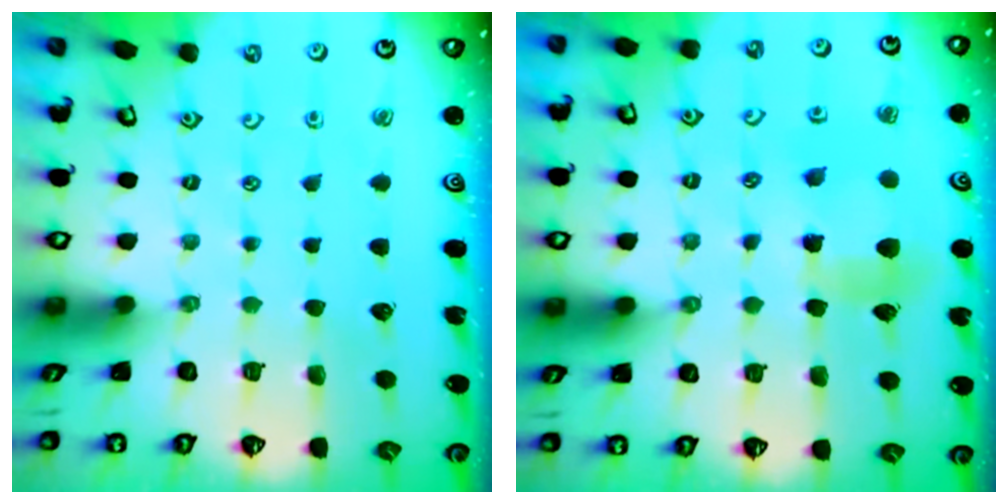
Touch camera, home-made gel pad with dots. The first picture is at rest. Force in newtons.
{"total": 7.5, "press": 7.4, "slide": 0.6}